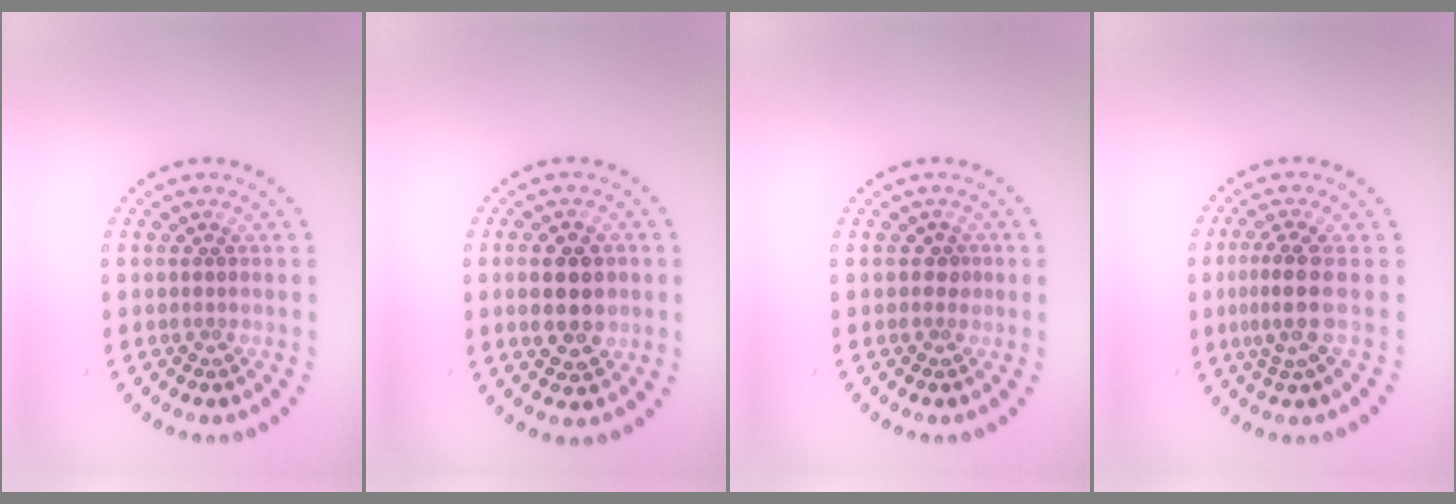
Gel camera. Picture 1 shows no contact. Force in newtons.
{"total": 4.9, "press": 4.9, "slide": 0.3}
{"total": 0.9, "press": 0.7, "slide": 0.6}
{"total": 3.0, "press": 2.3, "slide": 1.9}